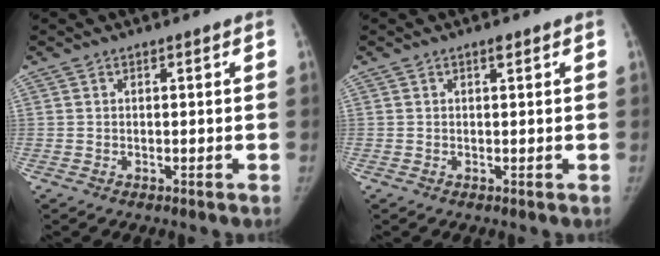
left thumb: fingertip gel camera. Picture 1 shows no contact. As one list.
[{"total": 0.9, "force": [0.6, 0.3, 0.6], "torque": [-0.010, -0.002, 0.009]}]